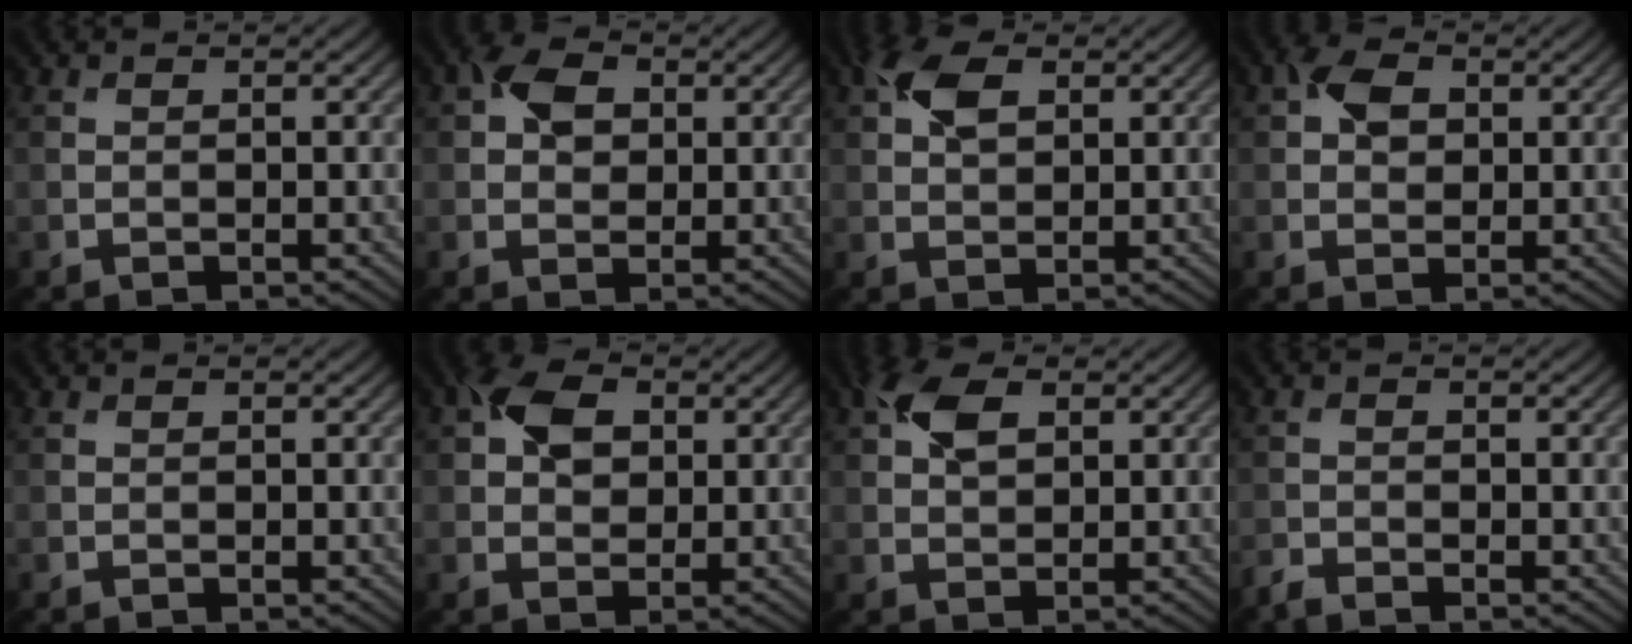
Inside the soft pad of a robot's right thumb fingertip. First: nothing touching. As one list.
[{"total": 4.1, "force": [1.0, 3.1, 2.5], "torque": [-0.045, 0.007, 0.010]}, {"total": 4.9, "force": [1.9, 2.9, 3.5], "torque": [-0.079, 0.008, 0.032]}, {"total": 3.6, "force": [1.0, 2.7, 2.3], "torque": [-0.044, 0.007, 0.009]}, {"total": 0.0}, {"total": 5.4, "force": [1.6, 3.9, 3.4], "torque": [-0.067, 0.009, 0.022]}, {"total": 4.9, "force": [1.9, 2.9, 3.5], "torque": [-0.079, 0.008, 0.033]}, {"total": 1.3, "force": [-1.3, 0.1, 0.3], "torque": [-0.009, -0.002, -0.031]}]